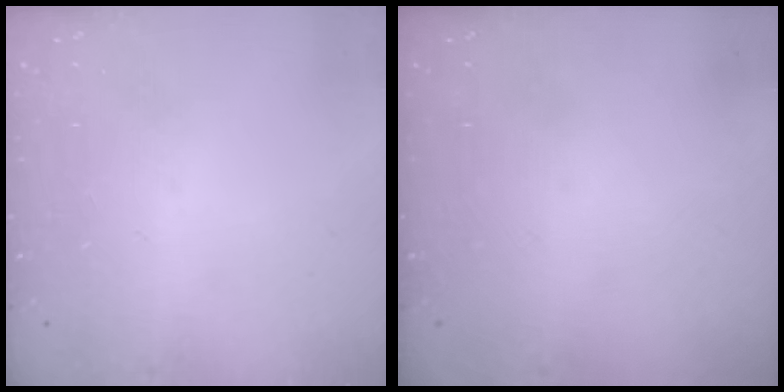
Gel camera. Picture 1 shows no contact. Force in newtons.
{"total": 0.0}